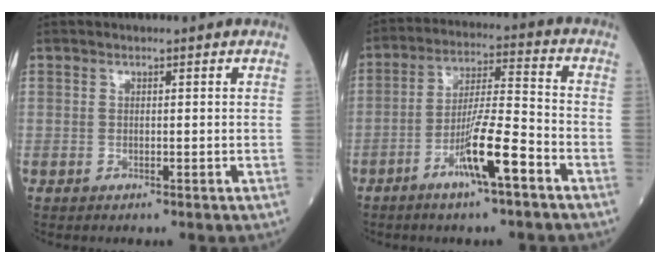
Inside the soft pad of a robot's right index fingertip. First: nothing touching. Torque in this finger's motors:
{"motor_torque": [0.21, -0.11, 0.24, 0.15]}